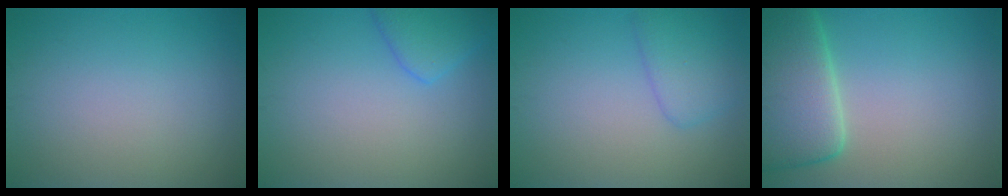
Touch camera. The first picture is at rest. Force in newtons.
{"total": 2.9, "press": 2.9, "slide": 0.2}
{"total": 2.9, "press": 2.9, "slide": 0.1}
{"total": 7.7, "press": 7.7, "slide": 0.9}